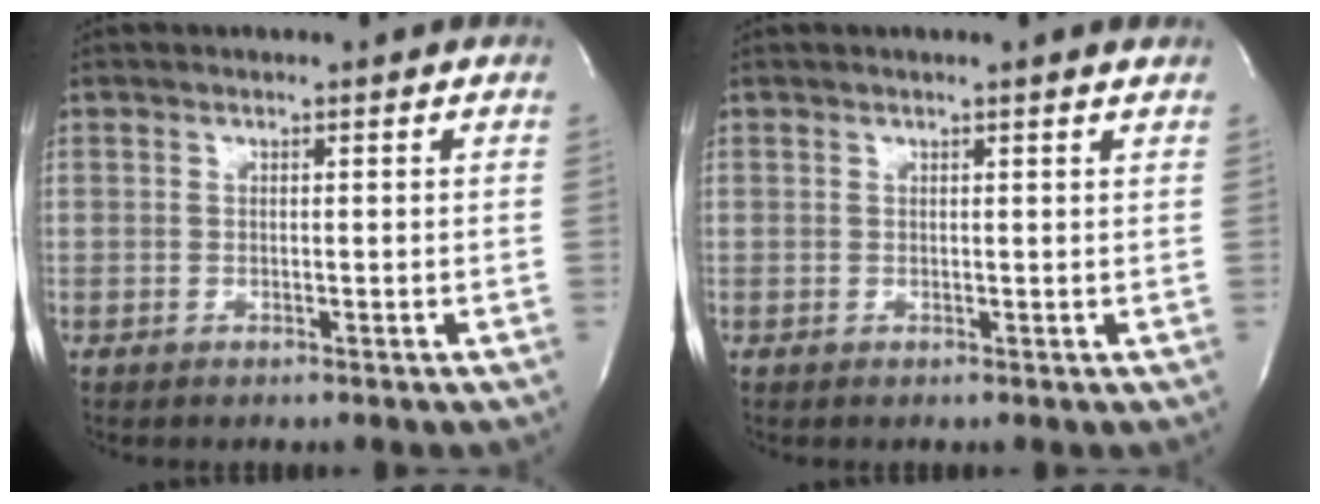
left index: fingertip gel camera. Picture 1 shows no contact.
{"total": 1.6, "force": [1.5, -0.2, 0.6], "torque": [-0.019, 0.001, 0.015]}